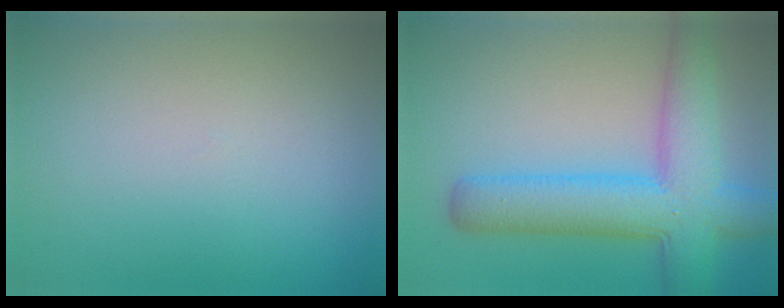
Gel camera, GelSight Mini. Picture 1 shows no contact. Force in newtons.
{"total": 8.1, "press": 8.1, "slide": 0.3}